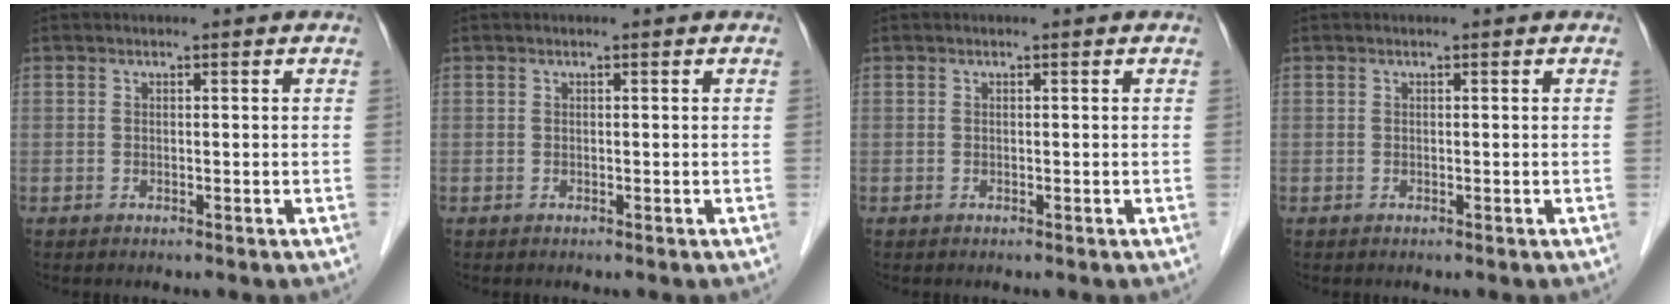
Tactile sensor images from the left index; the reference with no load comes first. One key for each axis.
{"total": 0.0}
{"total": 0.0}
{"total": 0.0}